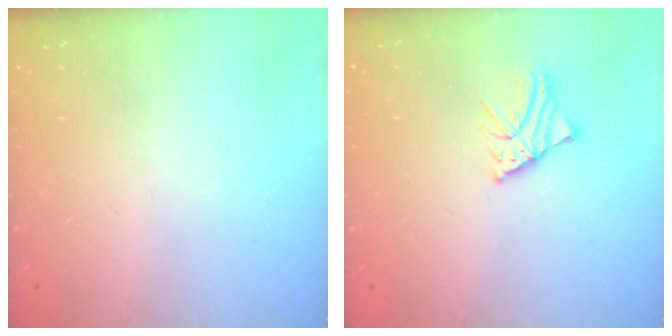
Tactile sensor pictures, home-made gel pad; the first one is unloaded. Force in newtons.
{"total": 2.7, "press": 2.7, "slide": 0.4}